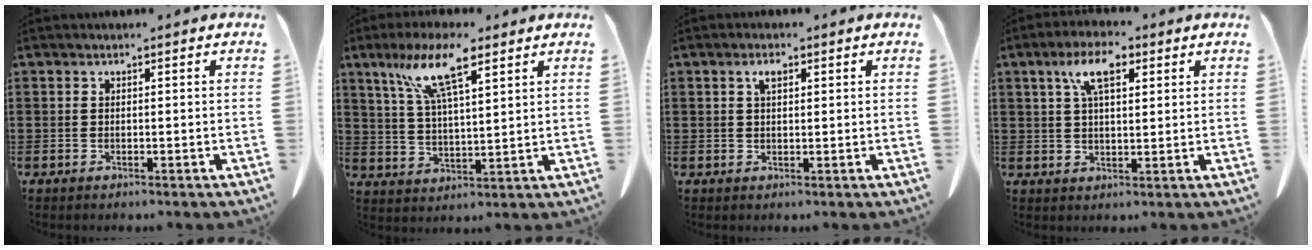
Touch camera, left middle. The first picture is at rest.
{"total": 10.0, "force": [6.4, 2.3, 7.4], "torque": [-0.159, -0.002, 0.112]}
{"total": 2.1, "force": [0.9, 0.8, 1.7], "torque": [-0.037, 0.004, 0.015]}
{"total": 6.9, "force": [3.4, 2.6, 5.4], "torque": [-0.109, 0.010, 0.057]}